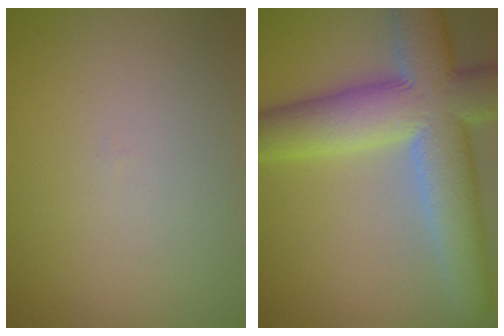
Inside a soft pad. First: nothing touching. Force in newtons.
{"total": 12.4, "press": 12.4, "slide": 0.9}